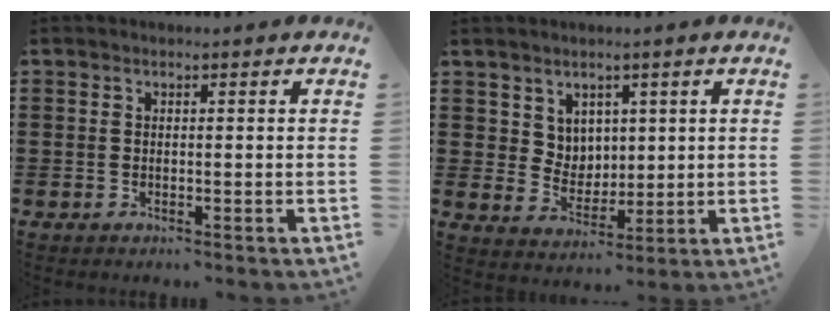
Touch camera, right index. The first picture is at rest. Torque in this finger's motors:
{"motor_torque": [-0.32, 0.20, -0.01, -0.01]}